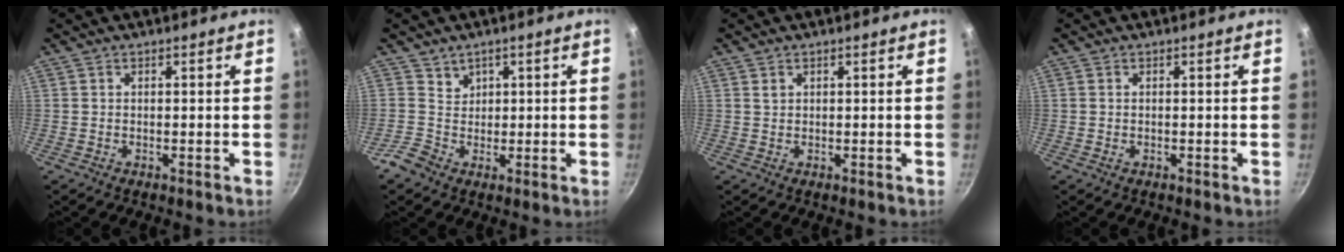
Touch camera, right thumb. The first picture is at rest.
{"total": 3.2, "force": [0.6, 3.1, 0.3], "torque": [0.023, 0.007, 0.008]}
{"total": 0.9, "force": [0.5, 0.6, 0.4], "torque": [-0.006, 0.000, 0.009]}
{"total": 0.0}